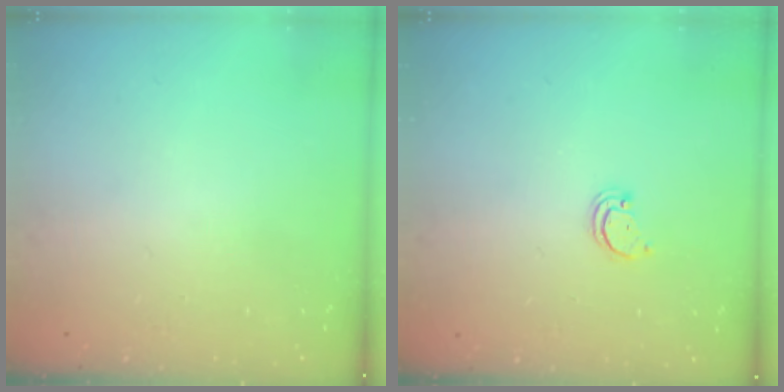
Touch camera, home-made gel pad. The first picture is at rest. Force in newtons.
{"total": 1.5, "press": 1.5, "slide": 0.1}